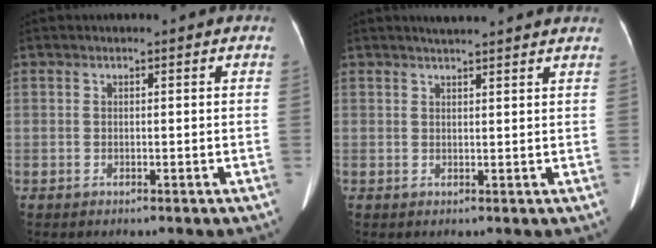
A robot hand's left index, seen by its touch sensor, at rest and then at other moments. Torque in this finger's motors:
{"motor_torque": [0.05, -2.09, -0.02, 0.00]}